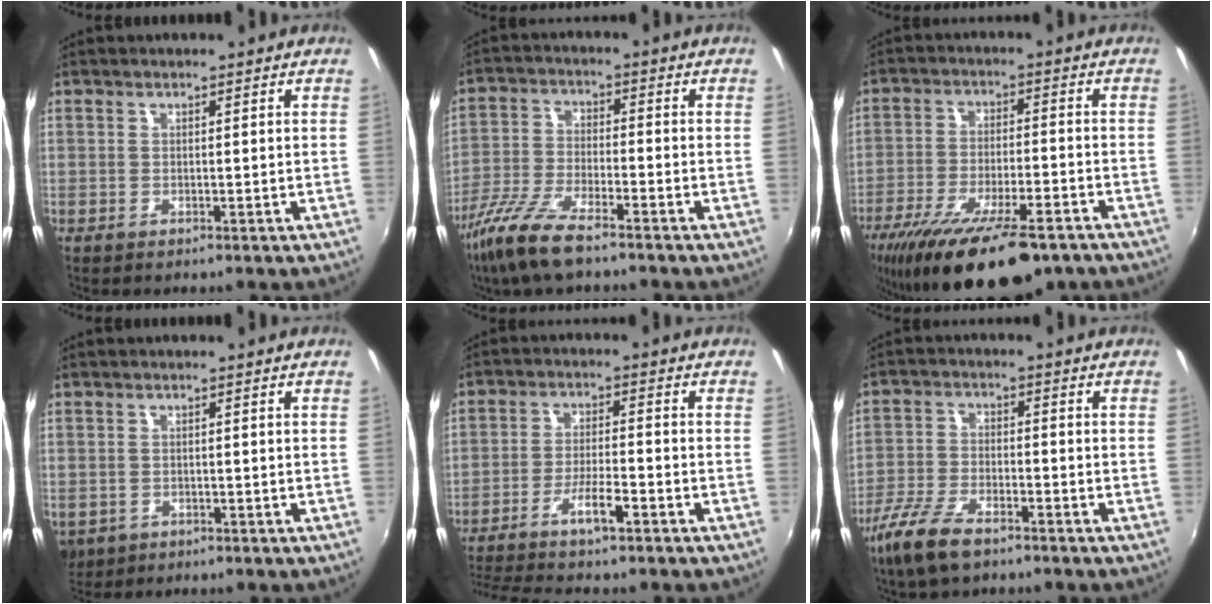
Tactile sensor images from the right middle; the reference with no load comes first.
{"total": 11.0, "force": [-8.0, 2.2, 7.2], "torque": [-0.161, -0.023, -0.159]}
{"total": 20.0, "force": [-14.2, 5.8, 12.9], "torque": [-0.242, -0.053, -0.220]}
{"total": 5.9, "force": [-2.0, 4.8, 2.8], "torque": [-0.064, -0.017, -0.025]}
{"total": 9.2, "force": [-7.2, 0.5, 5.6], "torque": [-0.126, -0.010, -0.126]}
{"total": 9.2, "force": [-6.5, 3.2, 5.6], "torque": [-0.136, -0.012, -0.130]}